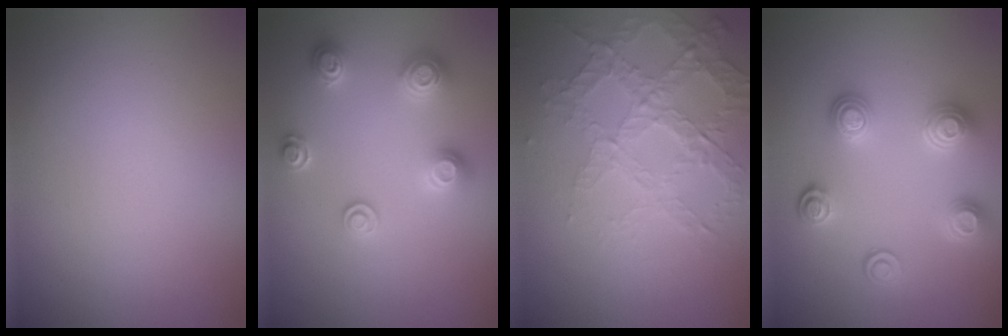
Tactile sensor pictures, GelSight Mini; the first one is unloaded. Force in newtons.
{"total": 2.8, "press": 2.8, "slide": 0.5}
{"total": 3.7, "press": 3.4, "slide": 1.4}
{"total": 3.8, "press": 3.2, "slide": 1.9}